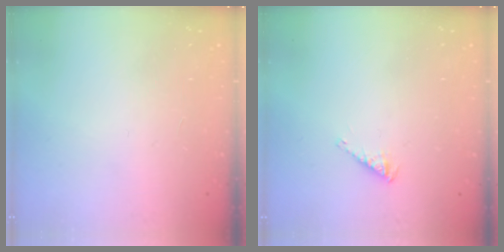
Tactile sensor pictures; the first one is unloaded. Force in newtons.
{"total": 2.9, "press": 2.9, "slide": 0.3}